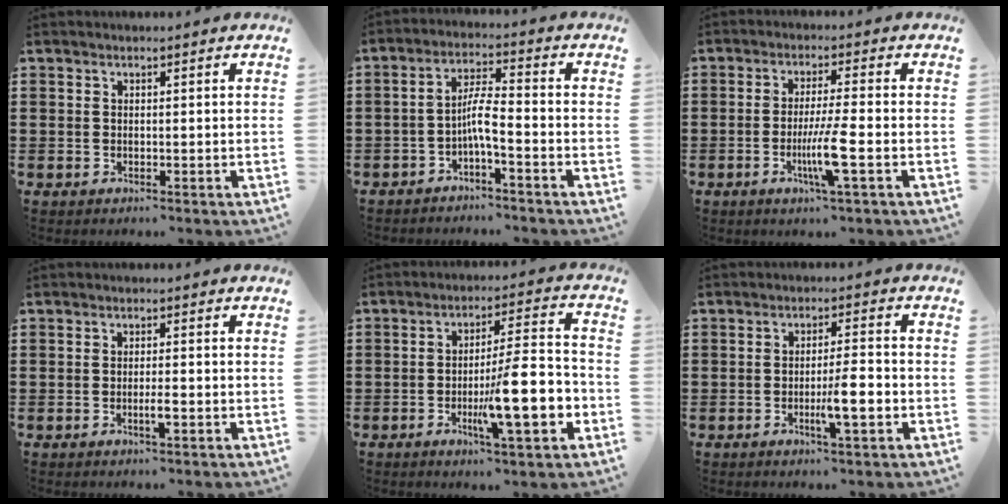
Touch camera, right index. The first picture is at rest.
{"total": 4.6, "force": [-2.2, 0.6, 4.0], "torque": [-0.082, 0.004, -0.047]}
{"total": 6.7, "force": [-2.2, 0.0, 6.4], "torque": [-0.128, -0.020, -0.043]}
{"total": 2.2, "force": [-0.8, 0.3, 2.0], "torque": [-0.034, 0.001, -0.015]}
{"total": 13.1, "force": [-4.1, 2.8, 12.2], "torque": [-0.183, -0.006, -0.072]}
{"total": 5.7, "force": [-1.7, 0.7, 5.4], "torque": [-0.096, -0.006, -0.031]}